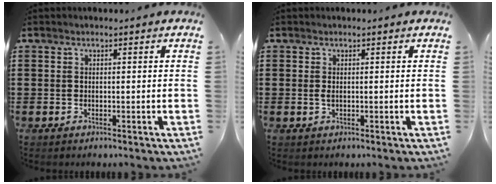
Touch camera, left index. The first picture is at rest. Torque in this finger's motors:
{"motor_torque": [0.16, 0.15, 0.09, 0.02]}